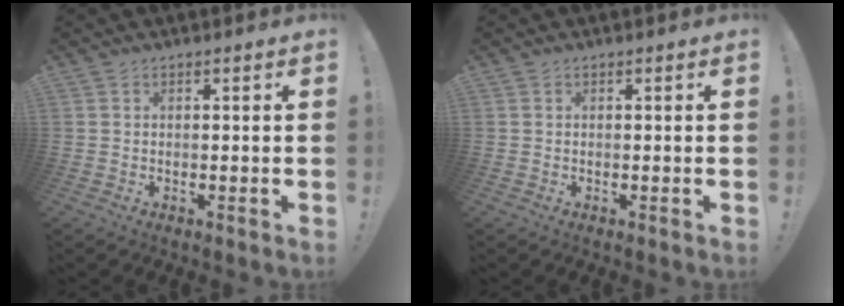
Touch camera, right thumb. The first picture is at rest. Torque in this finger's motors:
{"motor_torque": [0.00, 0.00, -0.05, 0.05, 0.00]}